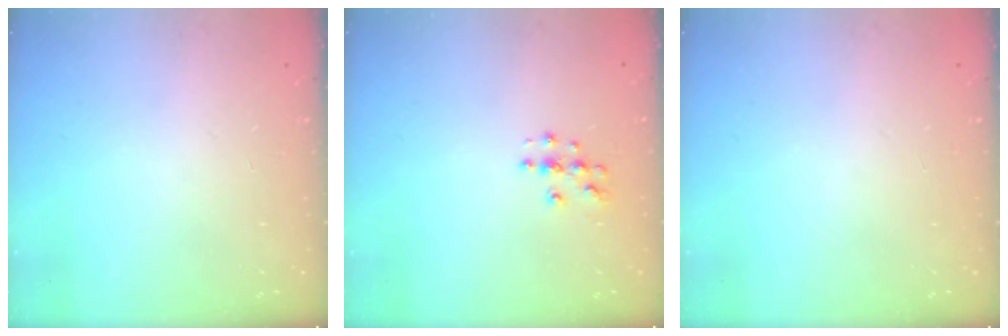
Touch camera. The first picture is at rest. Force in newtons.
{"total": 3.8, "press": 3.8, "slide": 0.2}
{"total": 0.0}